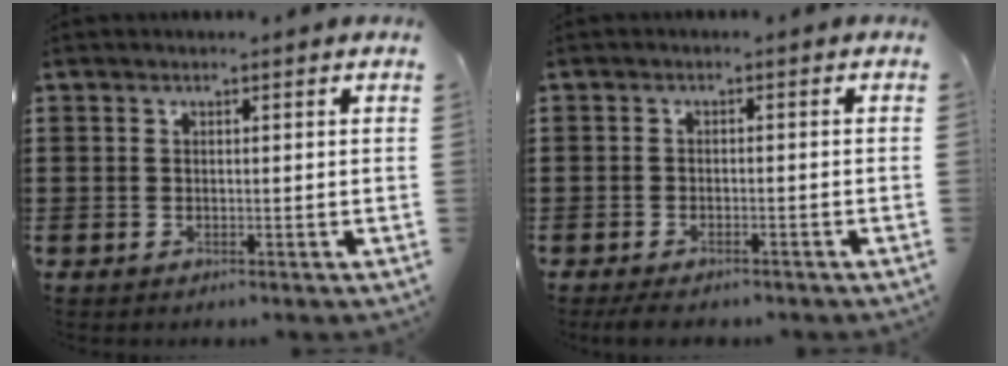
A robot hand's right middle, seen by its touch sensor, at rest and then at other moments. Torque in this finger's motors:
{"motor_torque": [0.58, -0.03, 0.13, 0.02]}